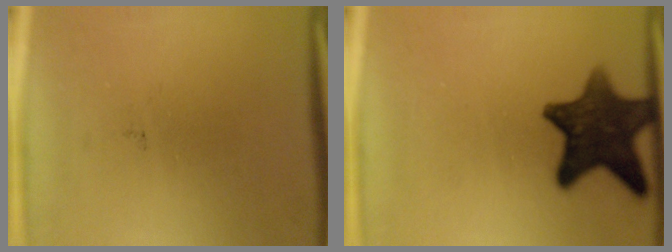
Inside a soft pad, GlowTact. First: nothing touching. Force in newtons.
{"total": 12.0}